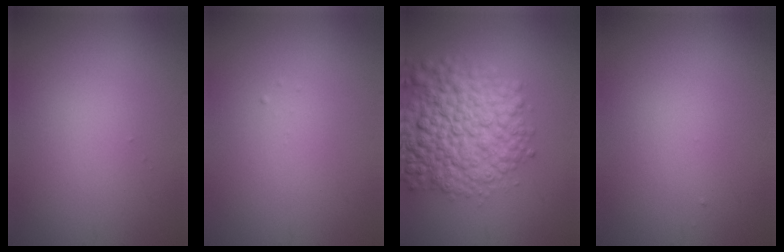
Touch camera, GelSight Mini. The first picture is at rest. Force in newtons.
{"total": 0.0}
{"total": 9.5, "press": 9.5, "slide": 0.4}
{"total": 0.0}